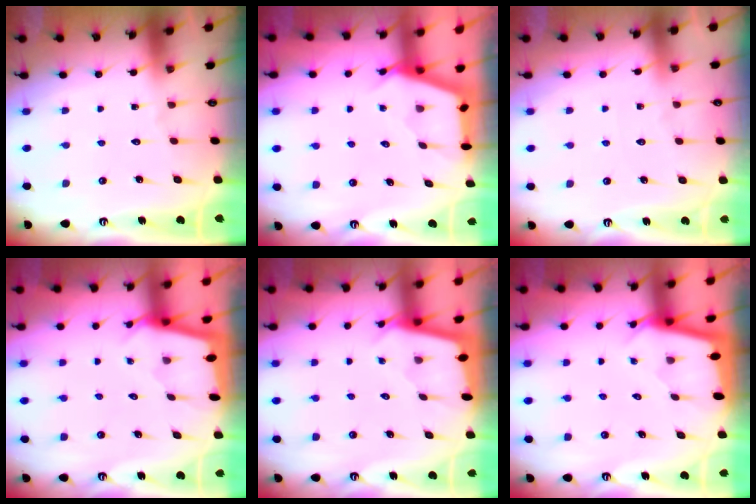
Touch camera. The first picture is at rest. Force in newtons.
{"total": 2.8, "press": 2.8, "slide": 0.4}
{"total": 1.6, "press": 1.6, "slide": 0.3}
{"total": 1.7, "press": 1.7, "slide": 0.3}
{"total": 2.0, "press": 2.0, "slide": 0.2}
{"total": 2.1, "press": 2.1, "slide": 0.1}